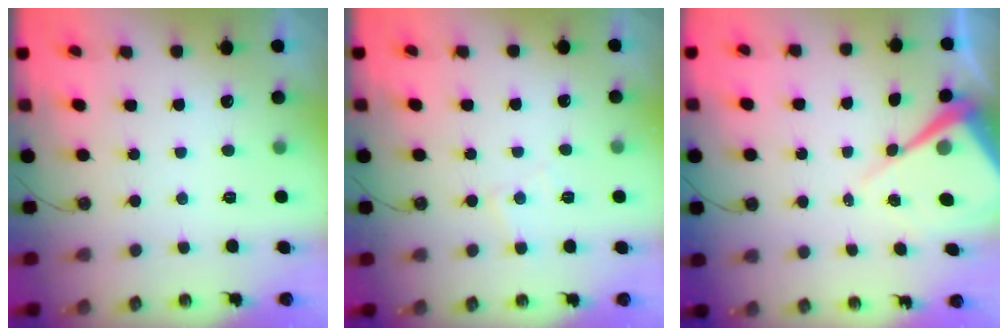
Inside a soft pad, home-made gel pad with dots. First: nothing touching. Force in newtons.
{"total": 4.7, "press": 4.7, "slide": 0.7}
{"total": 9.6, "press": 9.6, "slide": 0.7}